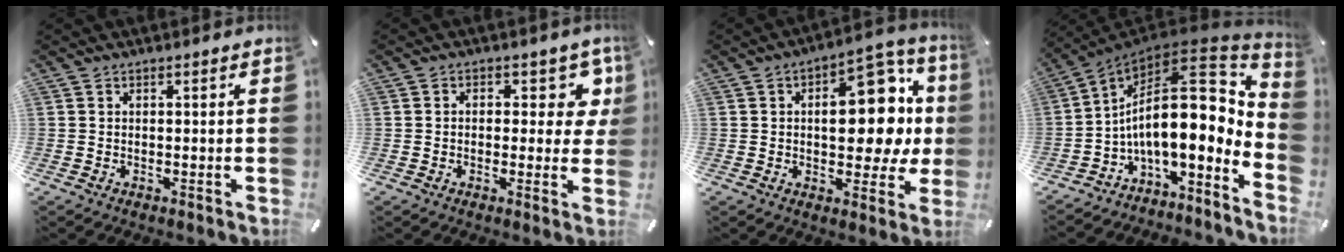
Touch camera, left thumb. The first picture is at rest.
{"total": 7.3, "force": [2.4, 5.0, 4.7], "torque": [-0.043, -0.016, 0.037]}
{"total": 20.1, "force": [2.5, 11.2, 16.5], "torque": [-0.186, -0.027, 0.039]}
{"total": 21.0, "force": [3.3, 9.9, 18.2], "torque": [-0.293, -0.063, 0.050]}